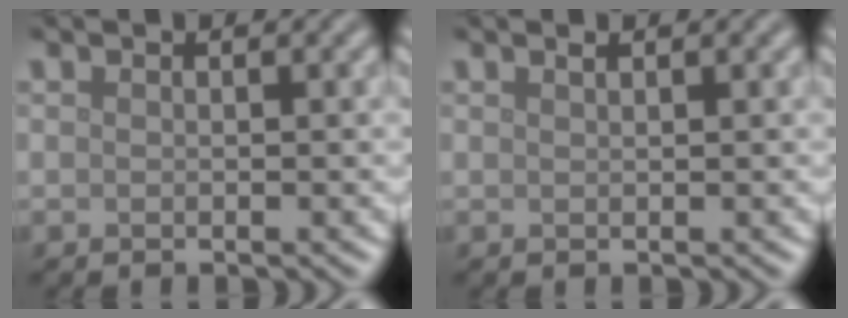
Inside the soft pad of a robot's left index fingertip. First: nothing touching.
{"total": 0.7, "force": [0.5, 0.2, 0.4], "torque": [-0.004, 0.002, 0.009]}